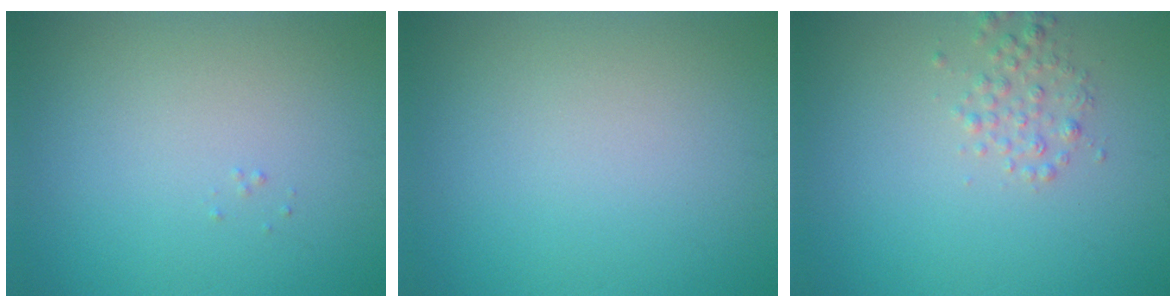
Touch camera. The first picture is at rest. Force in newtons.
{"total": 0.0}
{"total": 1.7, "press": 1.7, "slide": 0.0}